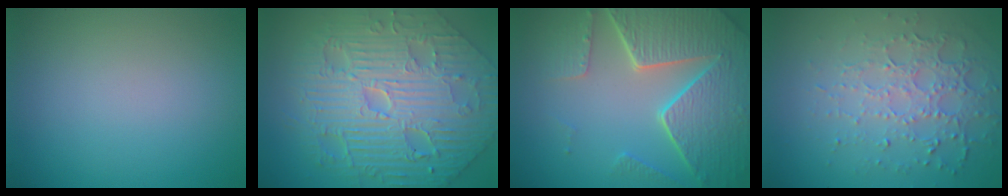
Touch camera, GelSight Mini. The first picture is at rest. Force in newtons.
{"total": 9.9, "press": 7.4, "slide": 6.6}
{"total": 8.4, "press": 6.0, "slide": 5.9}
{"total": 4.9, "press": 3.4, "slide": 3.5}